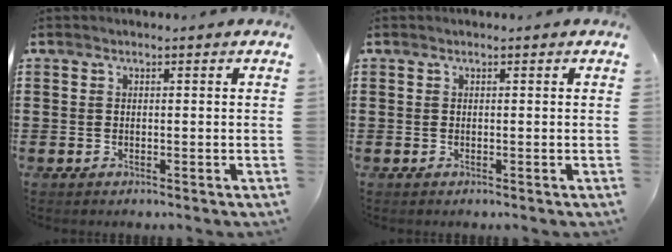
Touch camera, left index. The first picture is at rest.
{"total": 0.0}